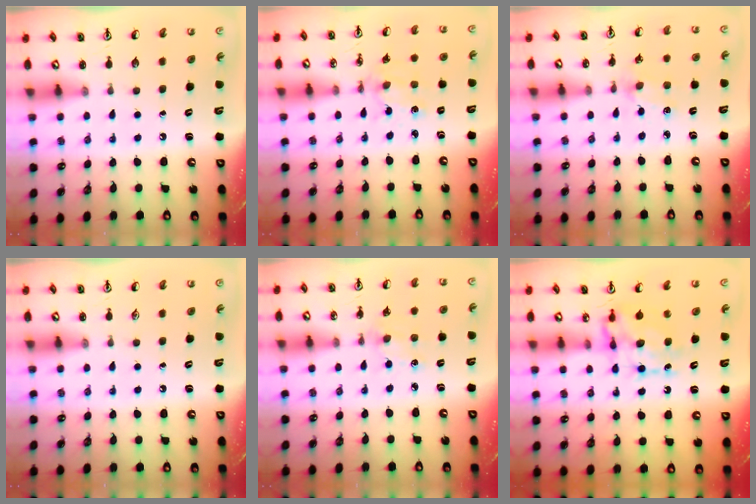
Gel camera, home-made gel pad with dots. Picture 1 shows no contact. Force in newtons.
{"total": 2.1, "press": 2.1, "slide": 0.3}
{"total": 1.6, "press": 1.6, "slide": 0.1}
{"total": 0.0}
{"total": 4.5, "press": 4.5, "slide": 0.5}
{"total": 7.5, "press": 7.5, "slide": 0.5}